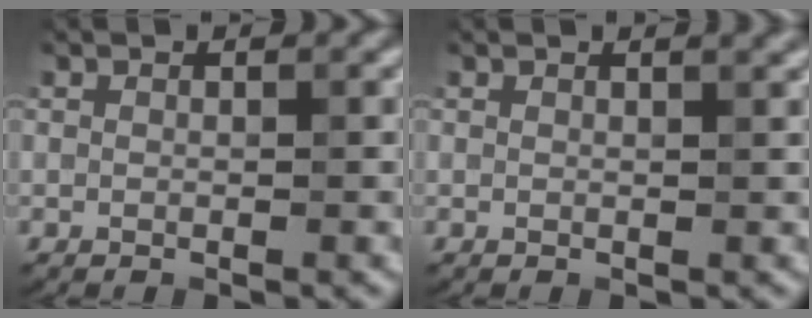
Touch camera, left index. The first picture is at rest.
{"total": 1.4, "force": [1.0, 0.4, 0.8], "torque": [-0.005, 0.002, 0.008]}